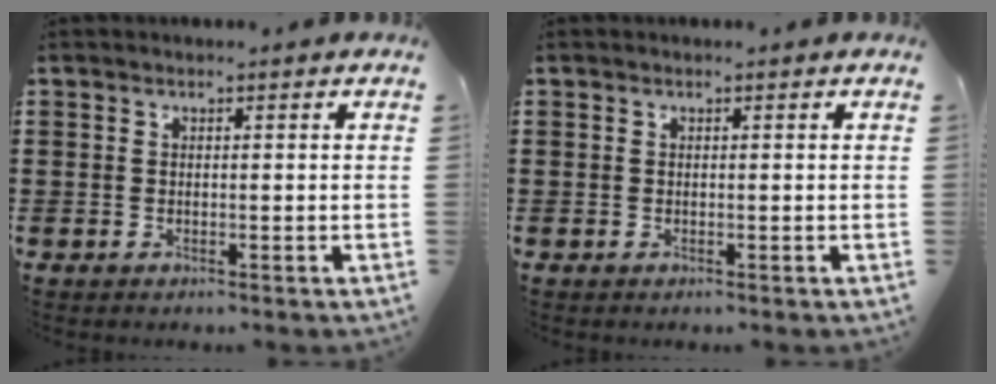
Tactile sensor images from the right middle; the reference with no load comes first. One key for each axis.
{"total": 0.0}